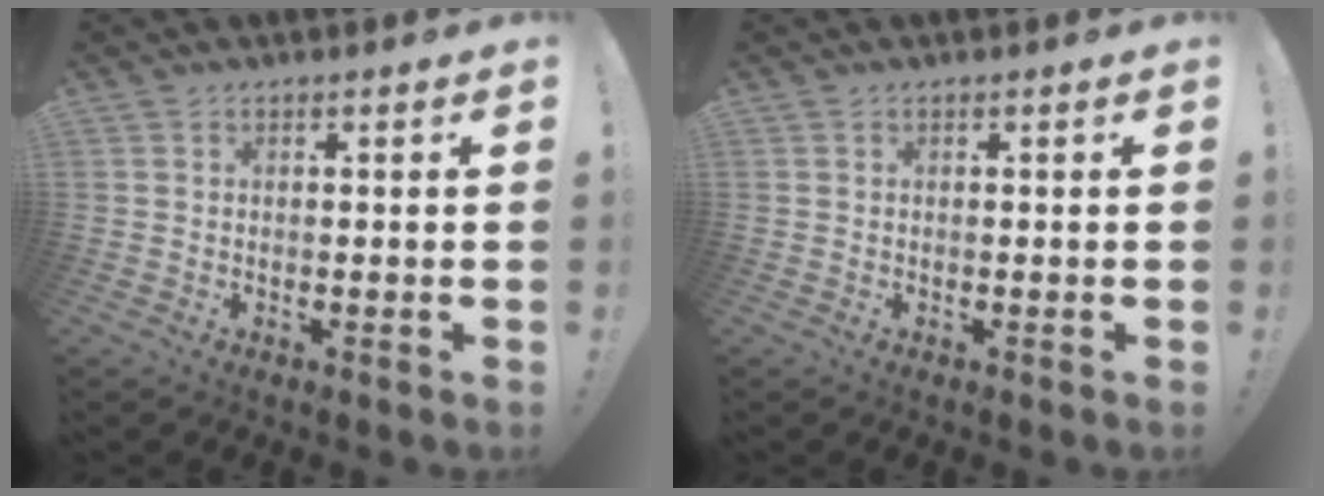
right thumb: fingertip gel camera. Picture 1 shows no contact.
{"total": 0.0}